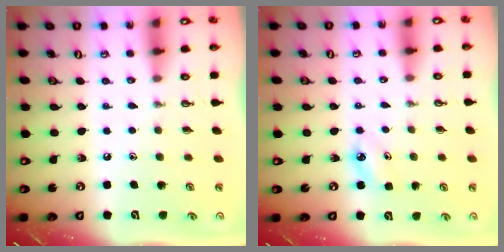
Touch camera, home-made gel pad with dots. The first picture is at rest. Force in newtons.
{"total": 5.3, "press": 5.3, "slide": 0.5}